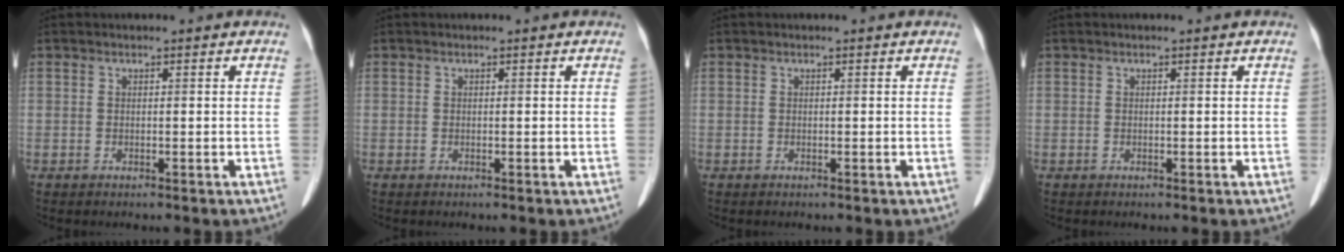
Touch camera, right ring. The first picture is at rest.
{"total": 0.0}
{"total": 0.0}
{"total": 0.0}